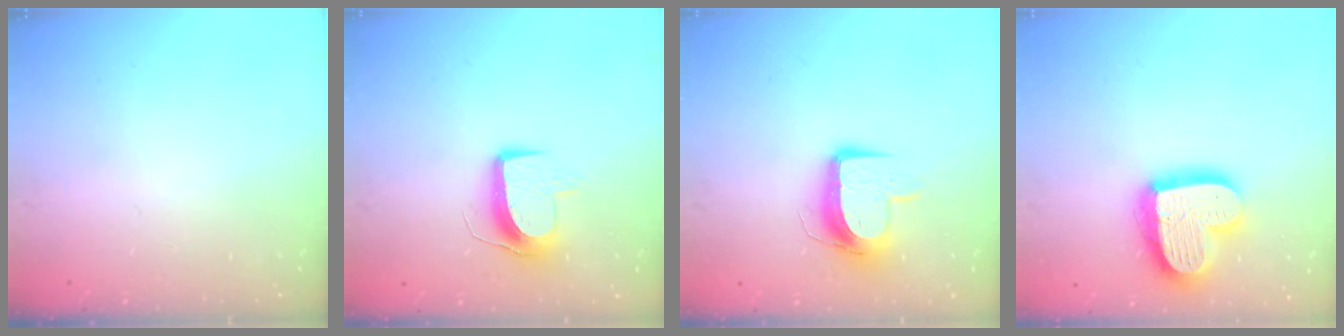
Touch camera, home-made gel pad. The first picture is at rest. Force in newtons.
{"total": 9.6, "press": 9.6, "slide": 0.2}
{"total": 10.8, "press": 10.8, "slide": 1.0}
{"total": 19.4, "press": 19.3, "slide": 1.5}